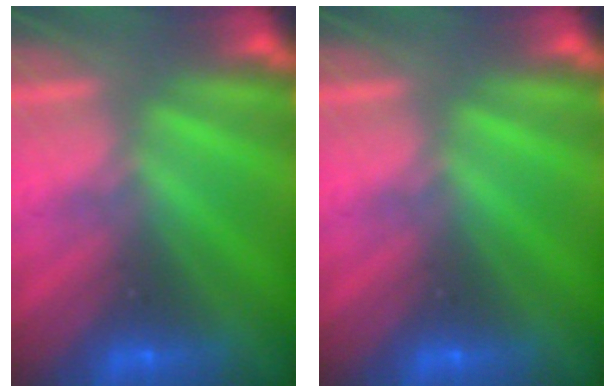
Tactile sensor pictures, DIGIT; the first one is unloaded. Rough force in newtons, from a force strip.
{"total": 0.0}